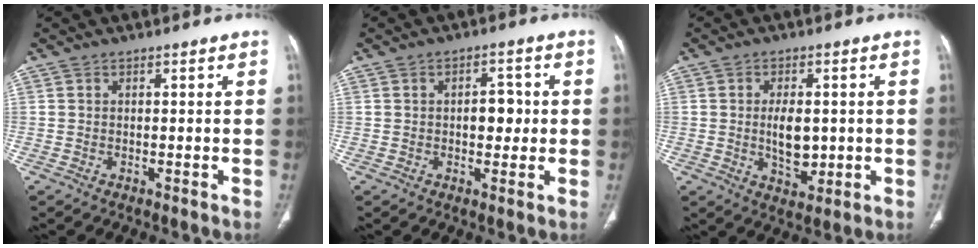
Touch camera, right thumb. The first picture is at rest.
{"total": 4.9, "force": [0.0, 3.1, 3.8], "torque": [-0.029, 0.008, -0.001]}
{"total": 6.8, "force": [-0.1, 3.8, 5.6], "torque": [-0.075, -0.006, 0.006]}